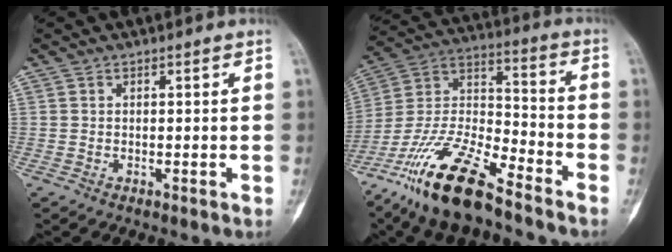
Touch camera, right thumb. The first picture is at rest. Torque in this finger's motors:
{"motor_torque": [2.84, 1.09, 1.35, -1.37, 0.57]}